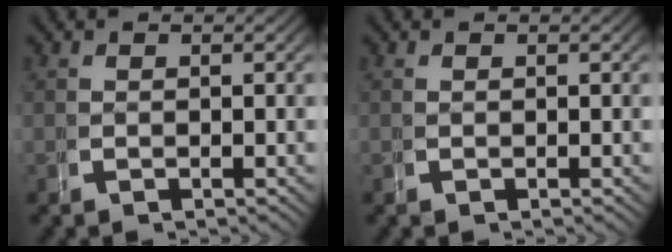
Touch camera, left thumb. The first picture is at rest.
{"total": 0.0}